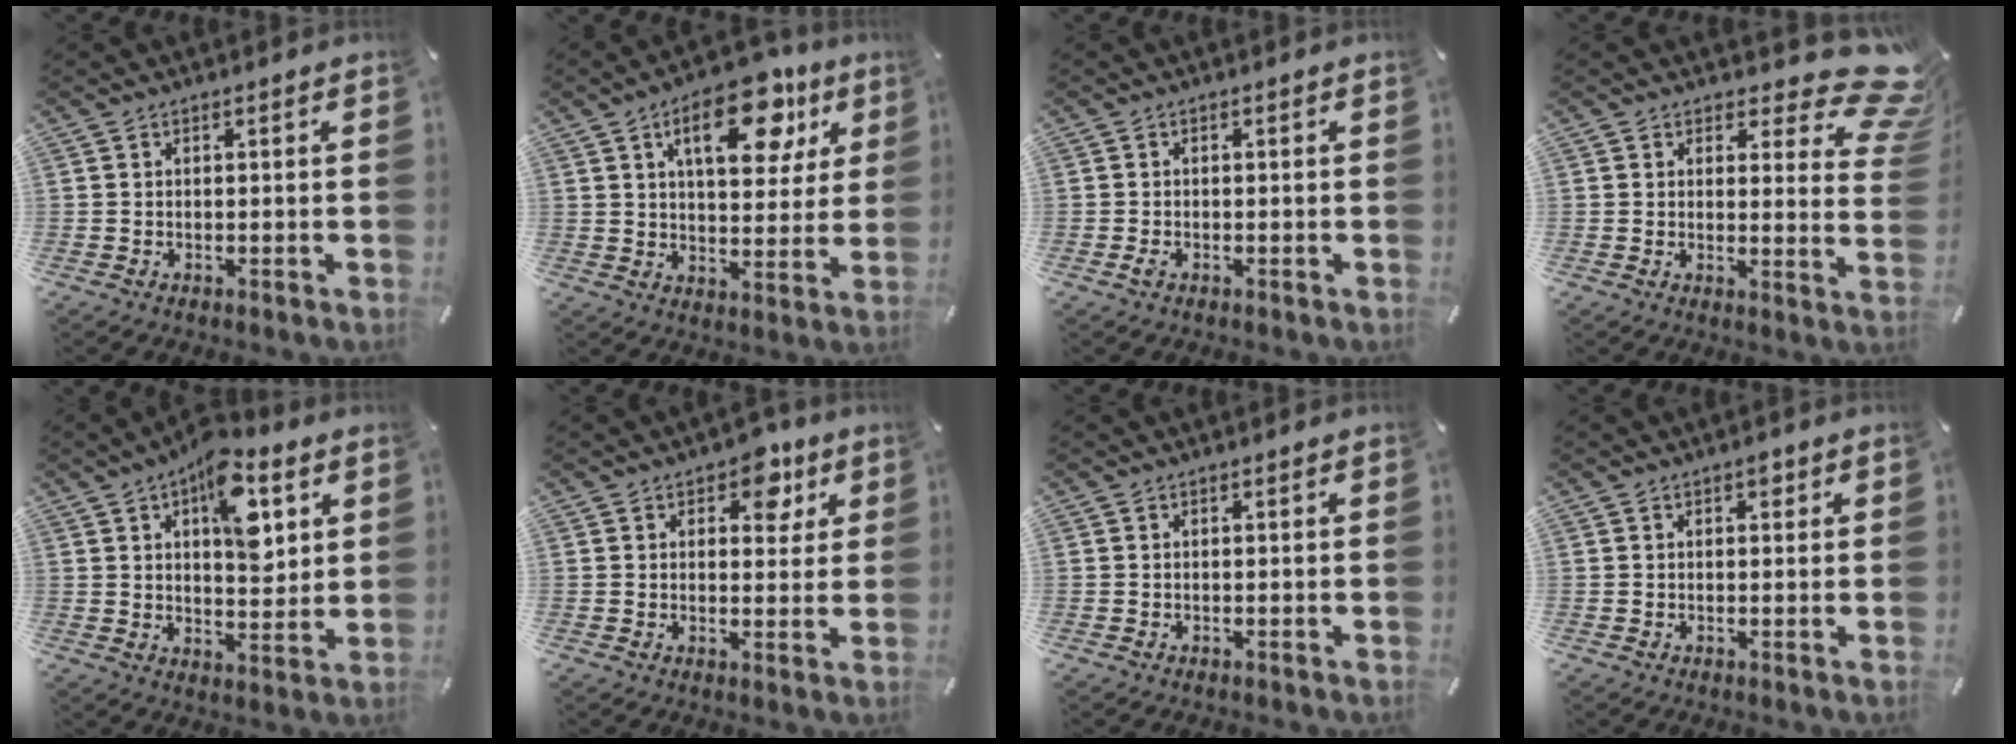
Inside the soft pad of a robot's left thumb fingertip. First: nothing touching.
{"total": 17.7, "force": [8.6, 9.2, 12.4], "torque": [-0.171, -0.028, 0.138]}
{"total": 1.0, "force": [-0.4, 0.6, 0.8], "torque": [-0.022, -0.005, -0.009]}
{"total": 9.4, "force": [6.5, 4.0, 5.6], "torque": [-0.056, -0.059, 0.110]}
{"total": 13.6, "force": [6.1, 7.3, 9.8], "torque": [-0.127, -0.023, 0.099]}
{"total": 7.7, "force": [4.0, 4.9, 4.3], "torque": [-0.034, -0.015, 0.062]}
{"total": 0.0}
{"total": 2.0, "force": [0.8, 1.1, 1.4], "torque": [-0.014, -0.001, 0.010]}